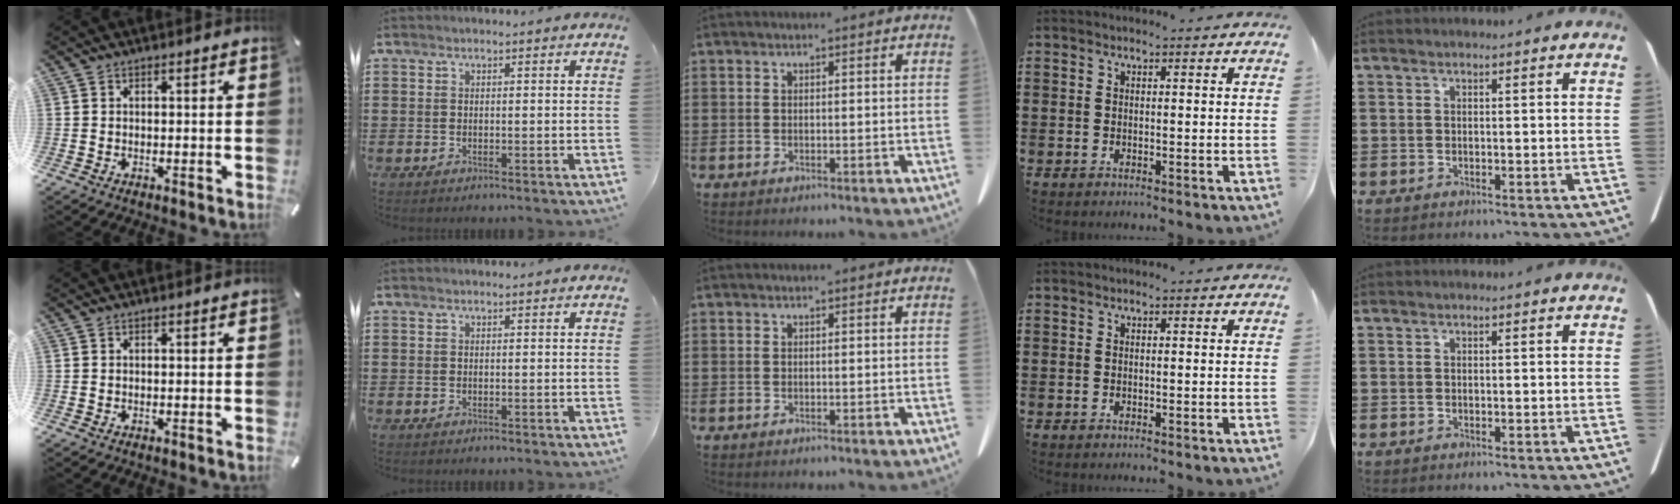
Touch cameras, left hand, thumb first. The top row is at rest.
{}